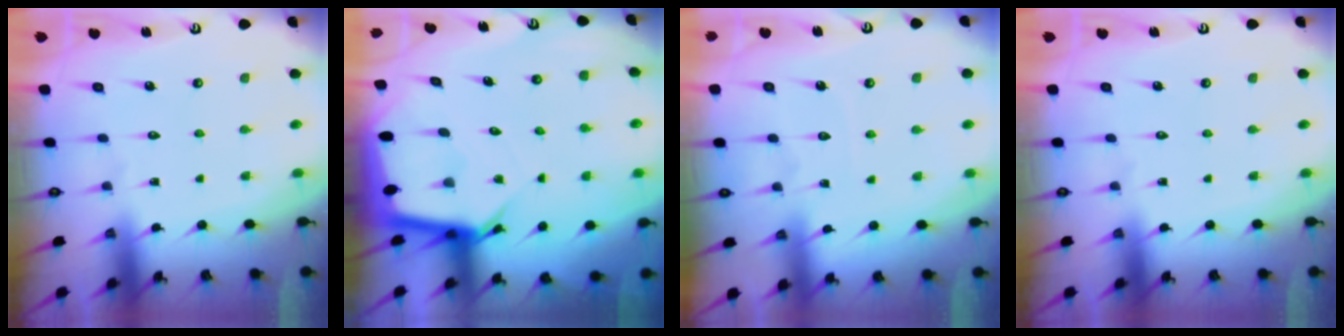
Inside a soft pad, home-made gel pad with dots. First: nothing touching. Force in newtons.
{"total": 7.4, "press": 7.4, "slide": 0.7}
{"total": 3.2, "press": 3.2, "slide": 0.4}
{"total": 0.0}